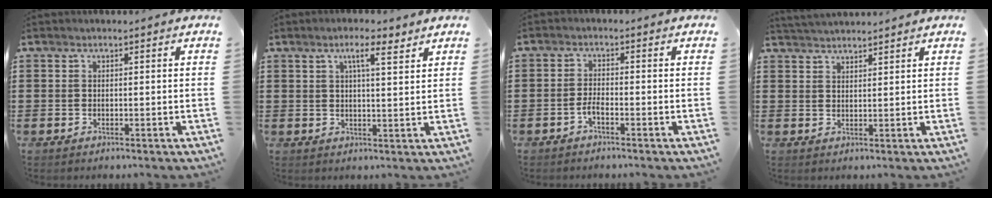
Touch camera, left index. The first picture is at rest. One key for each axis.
{"total": 4.7, "fx": 2.9, "fy": 0.9, "fz": 3.6, "tx": -0.071, "ty": 0.003, "tz": 0.046}
{"total": 1.9, "fx": -1.2, "fy": 0.5, "fz": 1.4, "tx": -0.035, "ty": -0.001, "tz": -0.024}
{"total": 2.4, "fx": 2.4, "fy": -0.2, "fz": 0.0, "tx": -0.007, "ty": -0.003, "tz": 0.047}